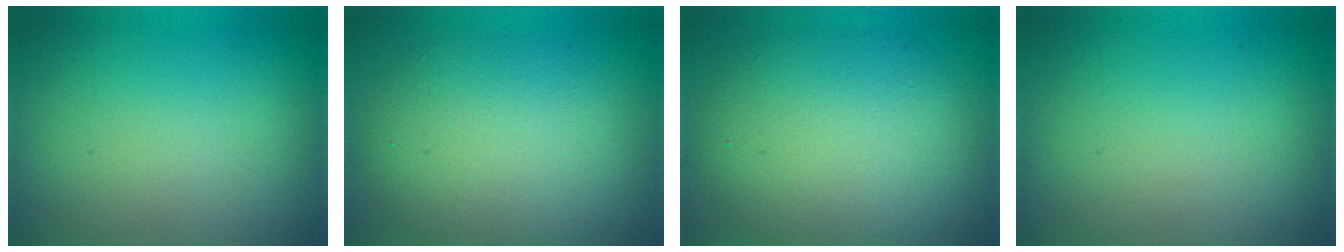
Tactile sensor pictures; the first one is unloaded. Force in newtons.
{"total": 7.1, "press": 7.0, "slide": 0.6}
{"total": 8.7, "press": 8.6, "slide": 0.8}
{"total": 0.0}